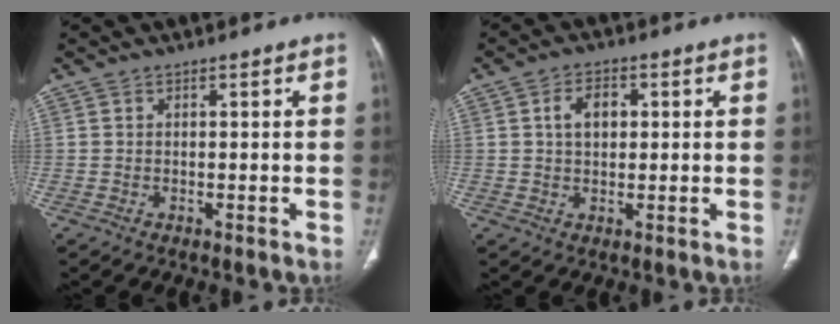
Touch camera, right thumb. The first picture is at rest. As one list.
[{"total": 4.9, "force": [1.0, 3.4, 3.5], "torque": [-0.048, 0.006, 0.014]}]